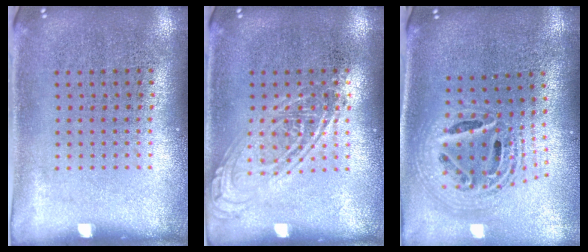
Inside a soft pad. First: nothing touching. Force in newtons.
{"total": 2.4, "press": 2.3, "slide": 0.3}
{"total": 2.3, "press": 1.7, "slide": 1.6}